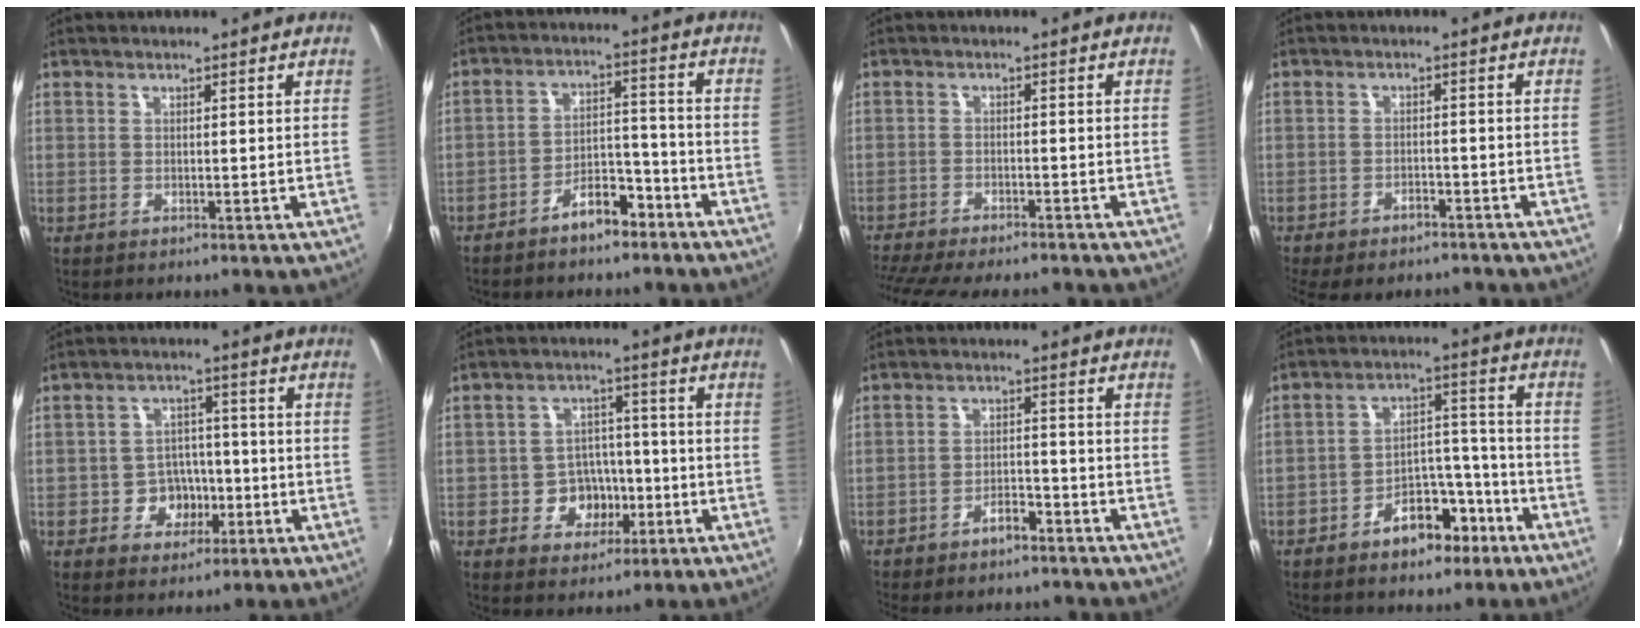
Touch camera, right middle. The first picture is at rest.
{"total": 7.7, "force": [-5.9, 3.4, 3.5], "torque": [-0.068, 0.036, -0.082]}
{"total": 14.3, "force": [-12.4, 2.6, 6.5], "torque": [-0.145, -0.029, -0.193]}
{"total": 8.6, "force": [-7.4, 2.9, 3.4], "torque": [-0.089, -0.019, -0.106]}
{"total": 6.4, "force": [-2.7, 5.3, 2.2], "torque": [-0.048, 0.018, -0.031]}
{"total": 7.5, "force": [-2.9, 6.2, 2.9], "torque": [-0.065, 0.020, -0.035]}
{"total": 6.3, "force": [-5.5, 2.1, 2.4], "torque": [-0.060, 0.011, -0.077]}
{"total": 9.8, "force": [-6.7, 5.4, 4.7], "torque": [-0.069, 0.041, -0.090]}